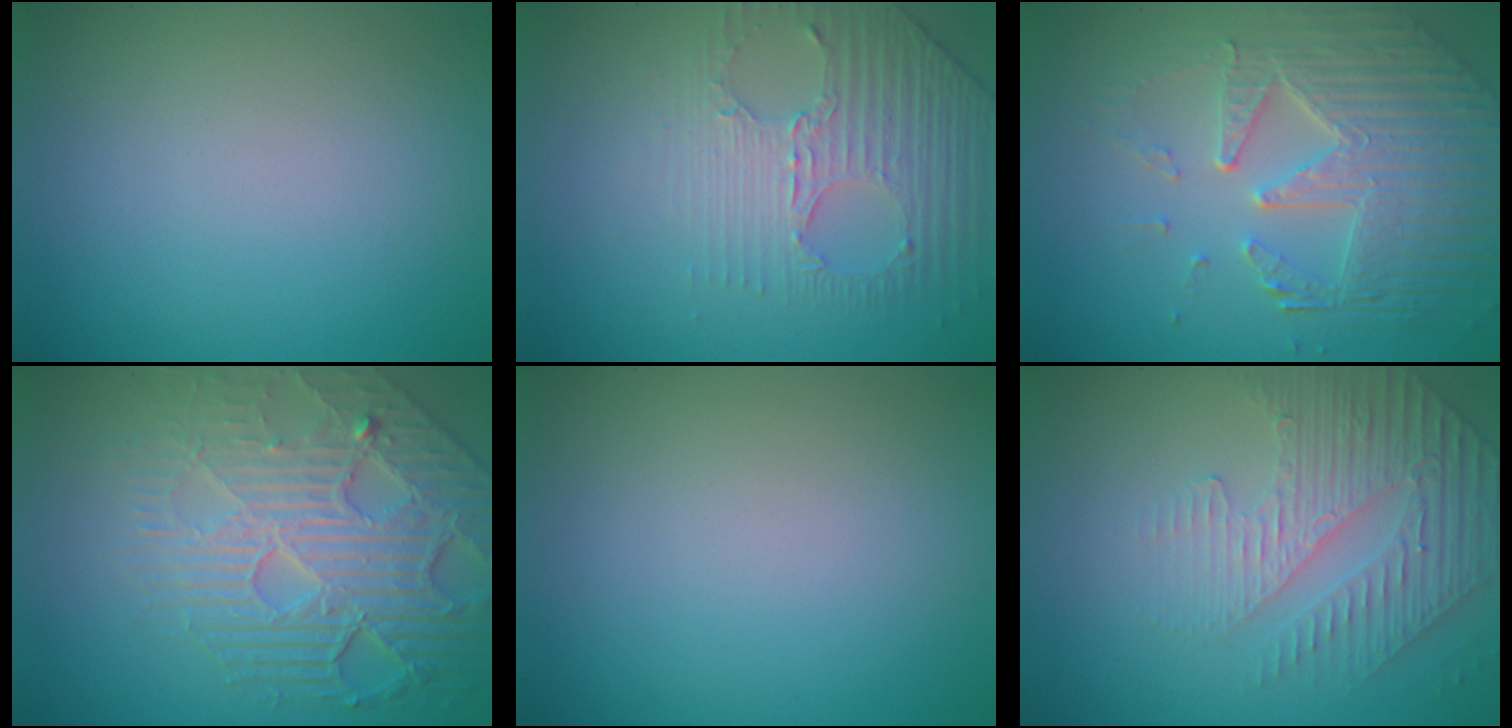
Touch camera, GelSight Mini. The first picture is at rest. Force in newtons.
{"total": 4.4, "press": 3.1, "slide": 3.1}
{"total": 6.7, "press": 5.1, "slide": 4.4}
{"total": 7.8, "press": 5.9, "slide": 5.1}
{"total": 0.0}
{"total": 4.6, "press": 3.3, "slide": 3.2}